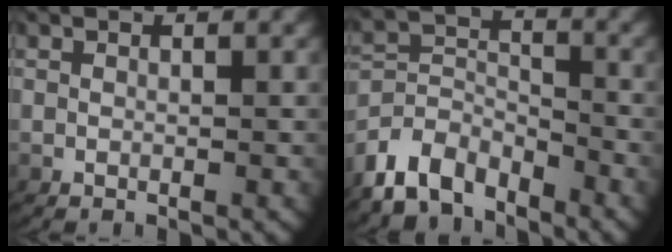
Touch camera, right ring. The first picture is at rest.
{"total": 6.8, "force": [-4.3, 4.6, 2.6], "torque": [-0.059, -0.037, -0.066]}